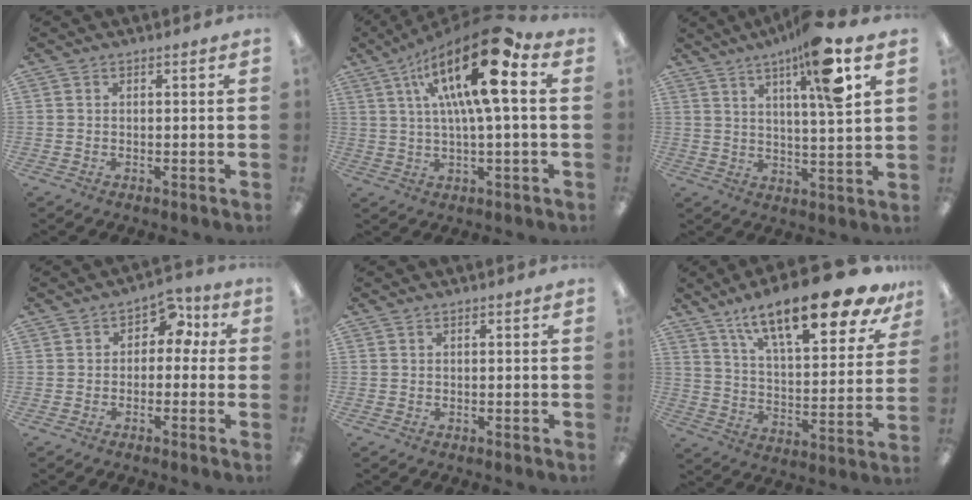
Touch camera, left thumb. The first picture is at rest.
{"total": 20.0, "force": [7.1, 5.7, 17.8], "torque": [-0.306, -0.026, 0.104]}
{"total": 13.6, "force": [7.4, 1.8, 11.2], "torque": [-0.182, -0.026, 0.111]}
{"total": 5.7, "force": [1.1, 4.3, 3.5], "torque": [-0.041, 0.001, 0.014]}
{"total": 0.0}
{"total": 22.0, "force": [15.8, 6.2, 14.0], "torque": [-0.212, -0.103, 0.259]}